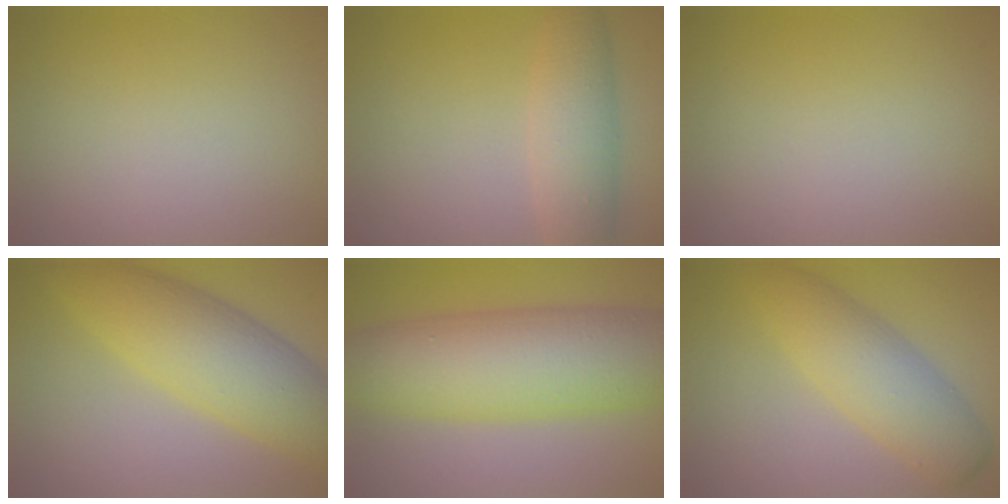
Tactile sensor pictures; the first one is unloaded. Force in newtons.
{"total": 4.5, "press": 4.5, "slide": 0.1}
{"total": 0.0}
{"total": 8.0, "press": 8.0, "slide": 0.1}
{"total": 10.4, "press": 10.4, "slide": 0.1}
{"total": 5.4, "press": 5.4, "slide": 0.1}